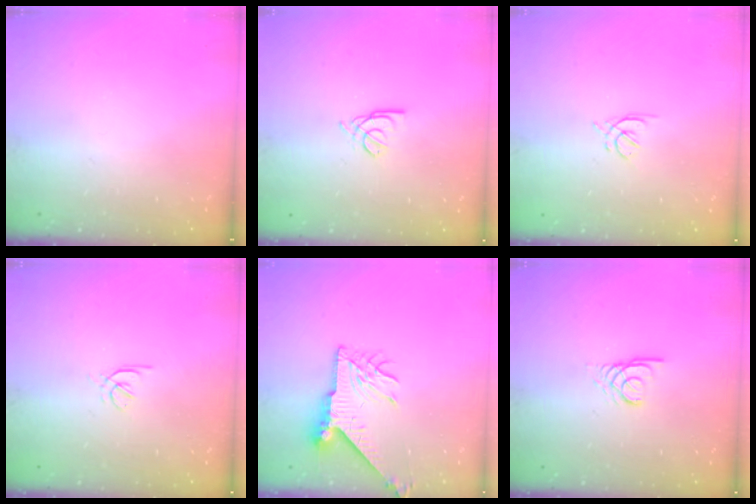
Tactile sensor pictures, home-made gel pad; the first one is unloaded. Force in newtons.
{"total": 2.6, "press": 2.5, "slide": 0.5}
{"total": 2.5, "press": 2.4, "slide": 0.6}
{"total": 1.6, "press": 1.5, "slide": 0.5}
{"total": 9.9, "press": 9.8, "slide": 1.1}
{"total": 2.4, "press": 2.4, "slide": 0.1}